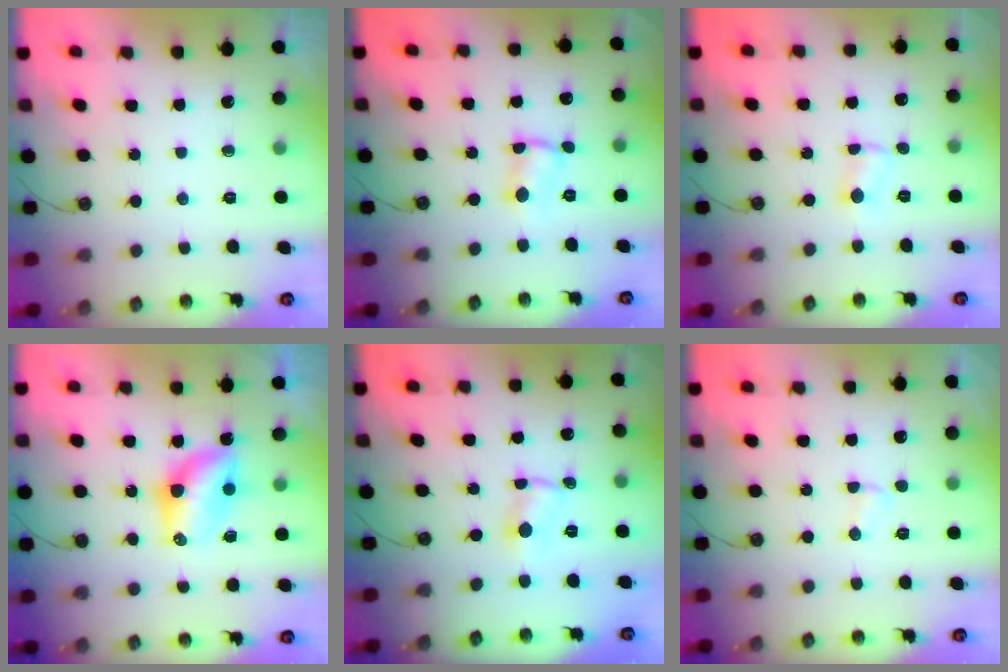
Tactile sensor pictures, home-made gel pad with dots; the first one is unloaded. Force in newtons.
{"total": 2.0, "press": 2.0, "slide": 0.1}
{"total": 2.9, "press": 2.9, "slide": 0.6}
{"total": 9.3, "press": 8.4, "slide": 4.1}
{"total": 1.1, "press": 1.0, "slide": 0.2}
{"total": 2.6, "press": 2.6, "slide": 0.2}